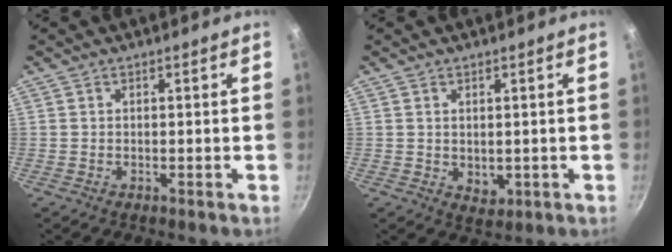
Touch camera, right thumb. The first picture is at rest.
{"total": 2.7, "force": [0.4, 2.0, 1.8], "torque": [-0.022, -0.010, 0.011]}